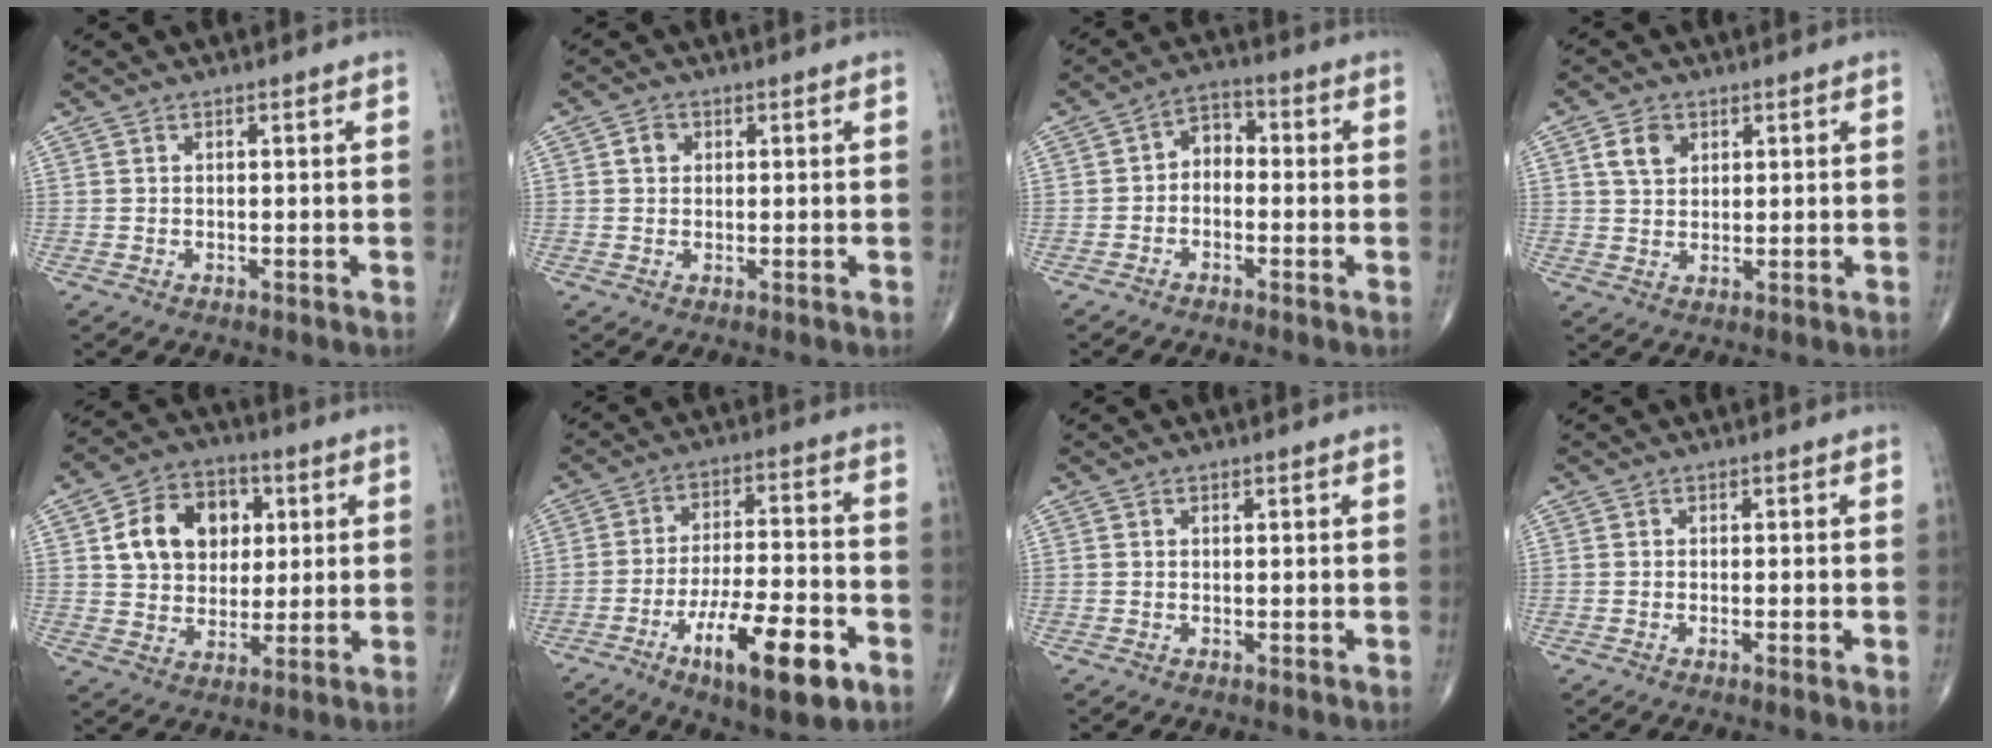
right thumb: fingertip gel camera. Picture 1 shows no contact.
{"total": 2.2, "force": [0.5, 1.9, 1.0], "torque": [-0.007, 0.002, 0.006]}
{"total": 4.6, "force": [-0.9, 3.4, 3.0], "torque": [-0.030, 0.027, -0.033]}
{"total": 4.8, "force": [1.9, 3.5, 2.7], "torque": [-0.035, -0.003, 0.036]}
{"total": 14.1, "force": [3.5, 10.8, 8.4], "torque": [-0.103, 0.003, 0.058]}
{"total": 16.7, "force": [-7.9, 5.0, 13.9], "torque": [-0.224, 0.032, -0.121]}
{"total": 0.0}
{"total": 1.8, "force": [-0.5, 0.2, 1.7], "torque": [-0.034, -0.006, -0.011]}